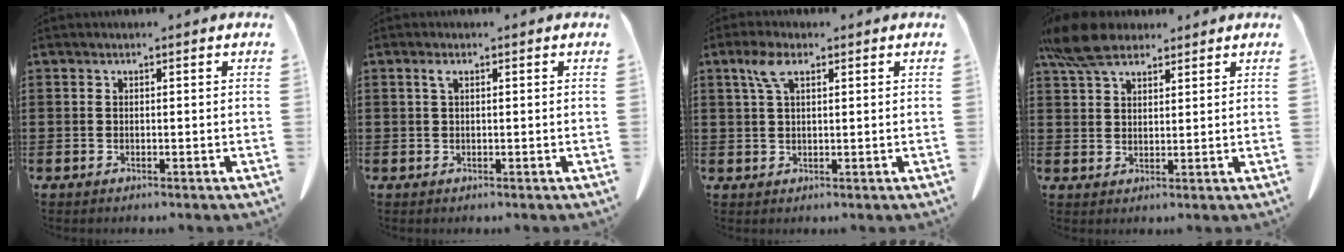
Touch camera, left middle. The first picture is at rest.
{"total": 1.4, "force": [0.6, 0.4, 1.2], "torque": [-0.027, 0.002, 0.010]}
{"total": 4.4, "force": [2.2, 1.6, 3.4], "torque": [-0.077, 0.005, 0.039]}
{"total": 7.7, "force": [5.9, 3.1, 3.8], "torque": [-0.093, -0.002, 0.114]}